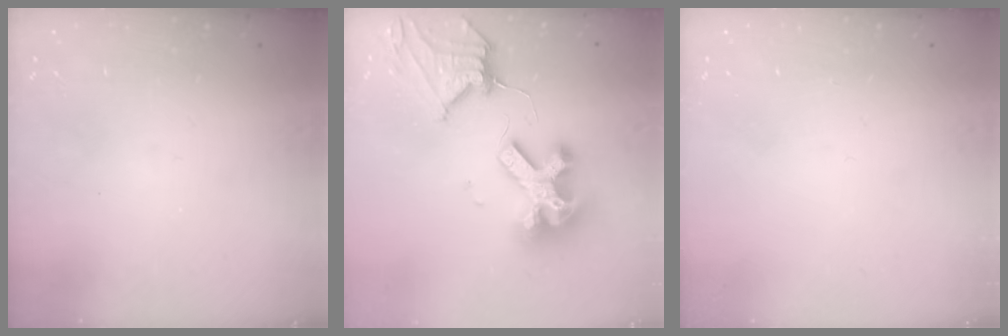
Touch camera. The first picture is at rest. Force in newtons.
{"total": 16.6, "press": 16.5, "slide": 1.4}
{"total": 0.0}